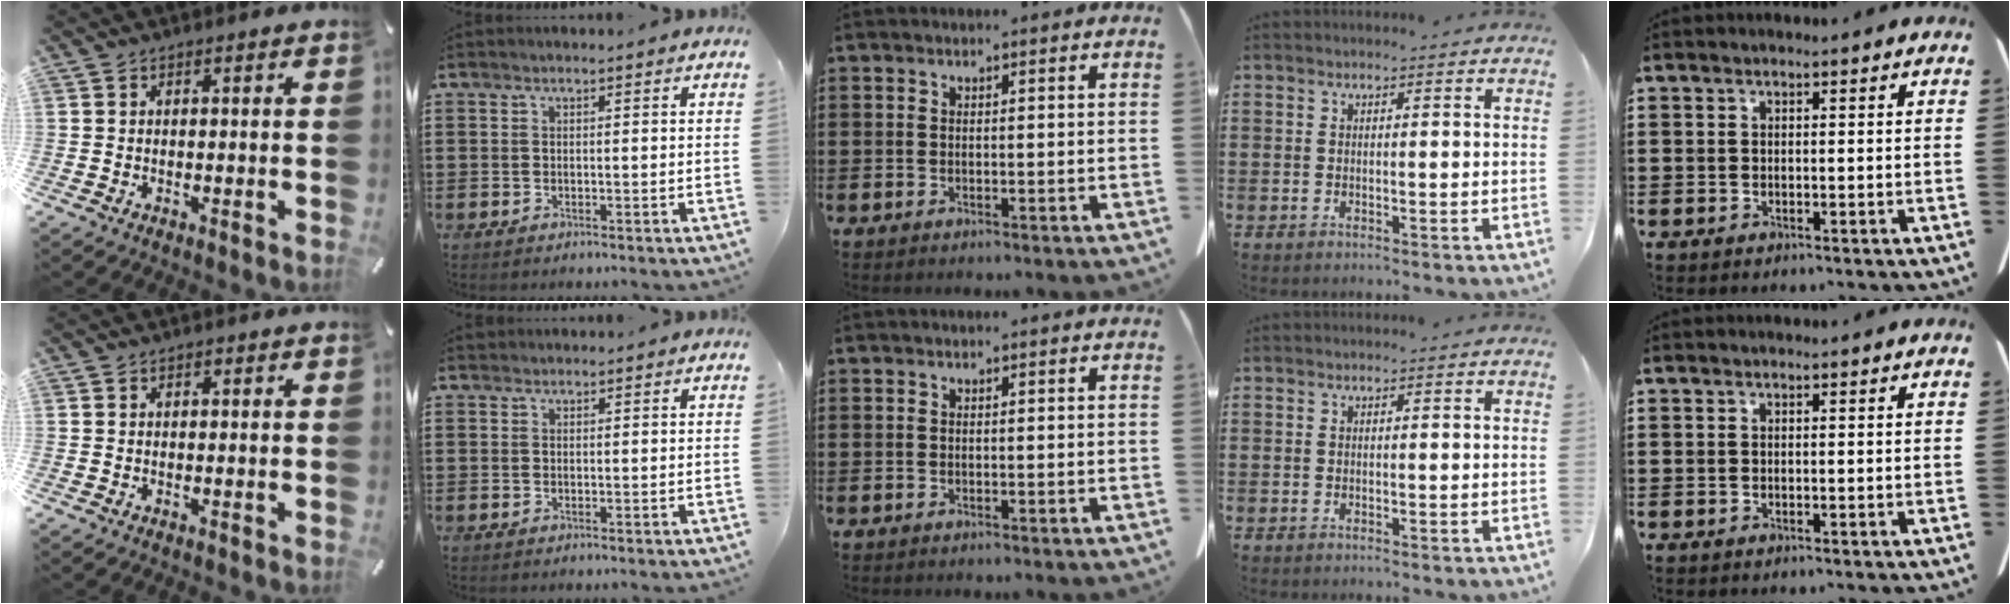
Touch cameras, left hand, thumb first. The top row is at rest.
{"index": {"total": 0.5, "force": [0.4, 0.3, 0.0], "torque": [-0.002, 0.002, 0.009]}}